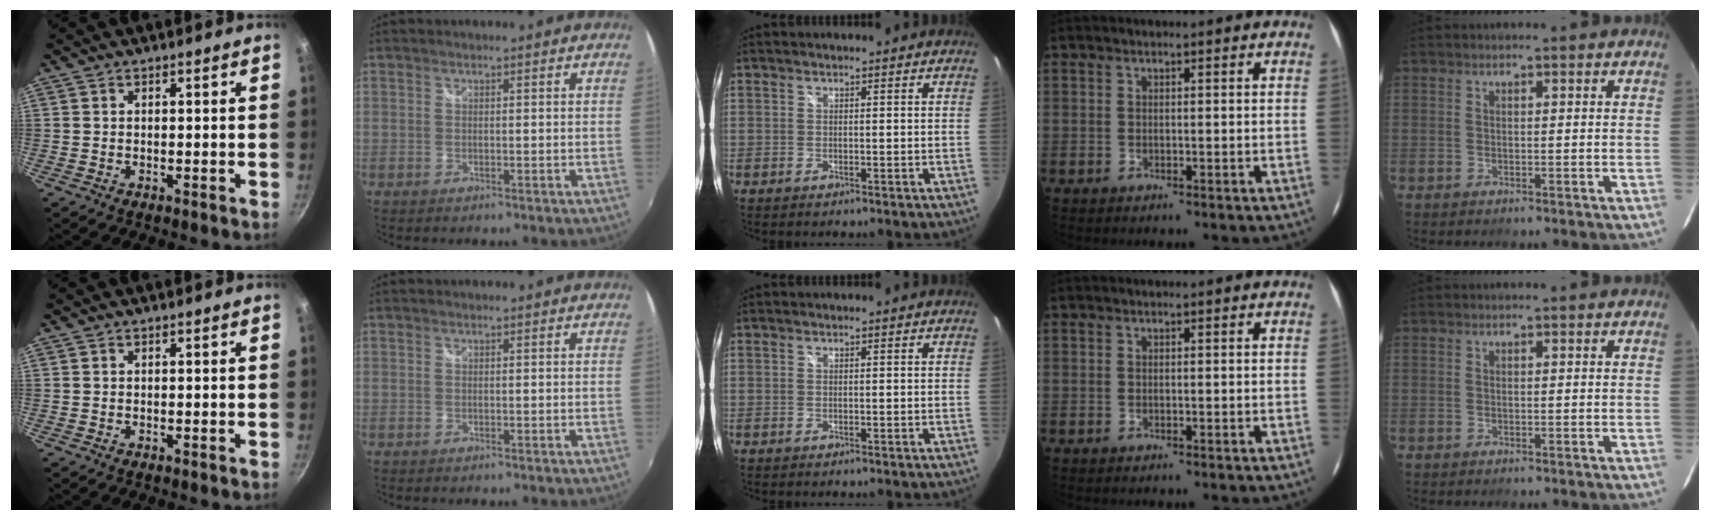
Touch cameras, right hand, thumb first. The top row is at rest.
{}